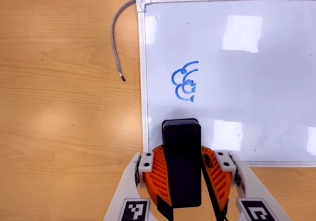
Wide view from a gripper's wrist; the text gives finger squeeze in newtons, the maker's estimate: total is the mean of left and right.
{"total": 9.0, "left": 9.5, "right": 8.5}